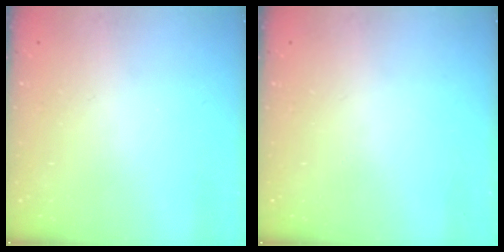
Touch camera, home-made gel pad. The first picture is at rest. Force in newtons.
{"total": 0.0}